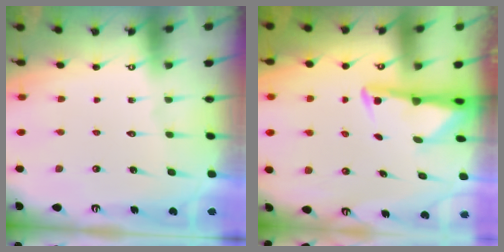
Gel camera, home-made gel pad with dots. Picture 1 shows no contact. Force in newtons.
{"total": 2.9, "press": 2.8, "slide": 0.6}